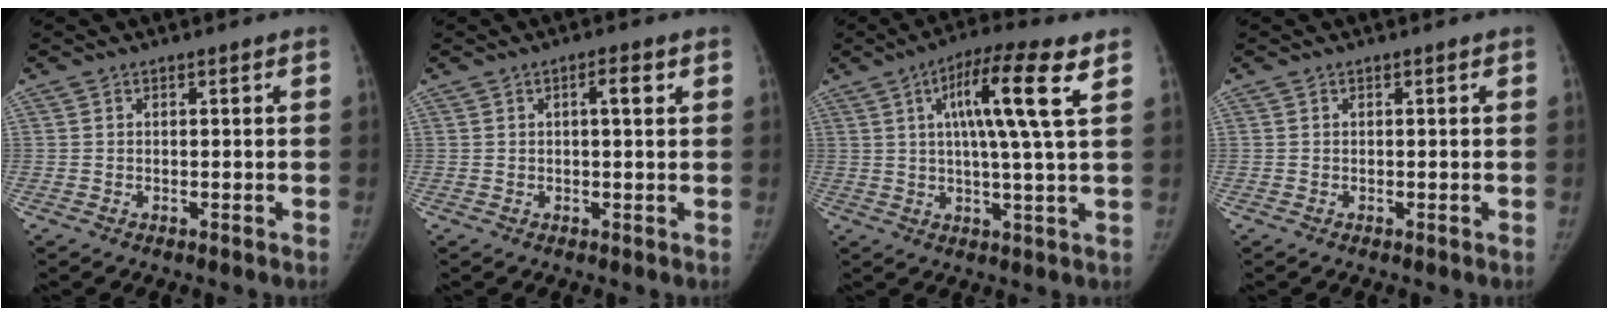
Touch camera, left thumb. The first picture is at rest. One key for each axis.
{"total": 2.7, "fx": 0.9, "fy": 0.7, "fz": 2.5, "tx": -0.037, "ty": 0.001, "tz": 0.013}
{"total": 12.9, "fx": 4.7, "fy": 1.0, "fz": 11.9, "tx": -0.207, "ty": -0.004, "tz": 0.069}
{"total": 0.0}